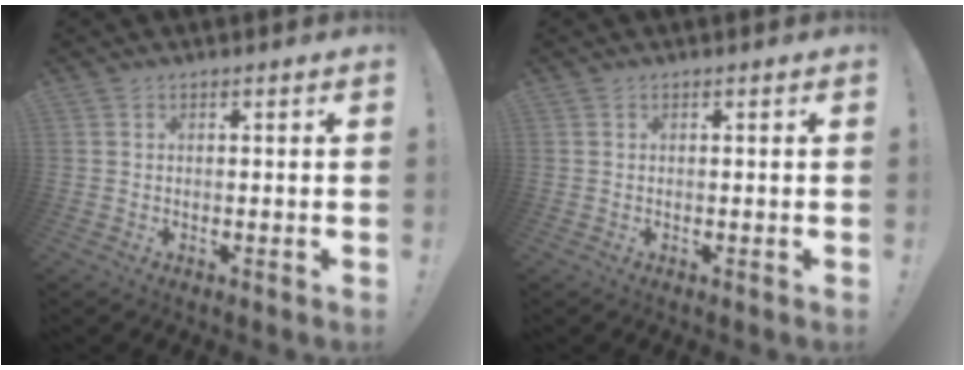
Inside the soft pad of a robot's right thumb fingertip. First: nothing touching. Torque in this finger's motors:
{"motor_torque": [-0.02, 0.02, 0.06, -0.18, 0.05]}